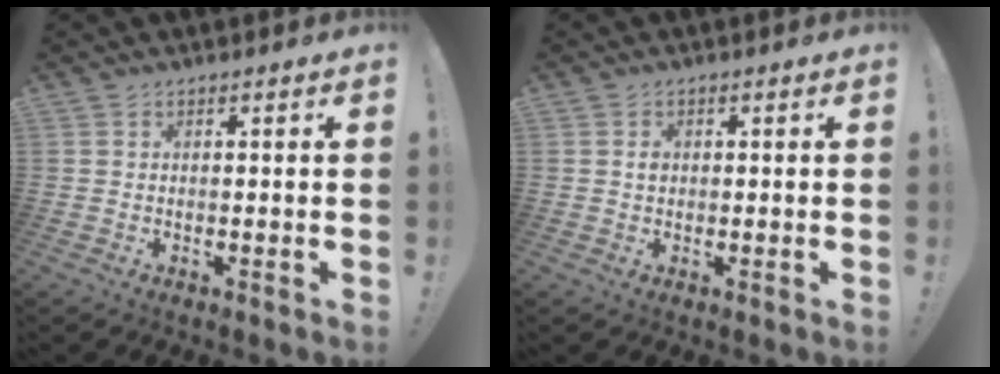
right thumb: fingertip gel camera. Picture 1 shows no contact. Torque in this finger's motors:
{"motor_torque": [0.27, 0.48, 0.10, -0.18, 0.00]}